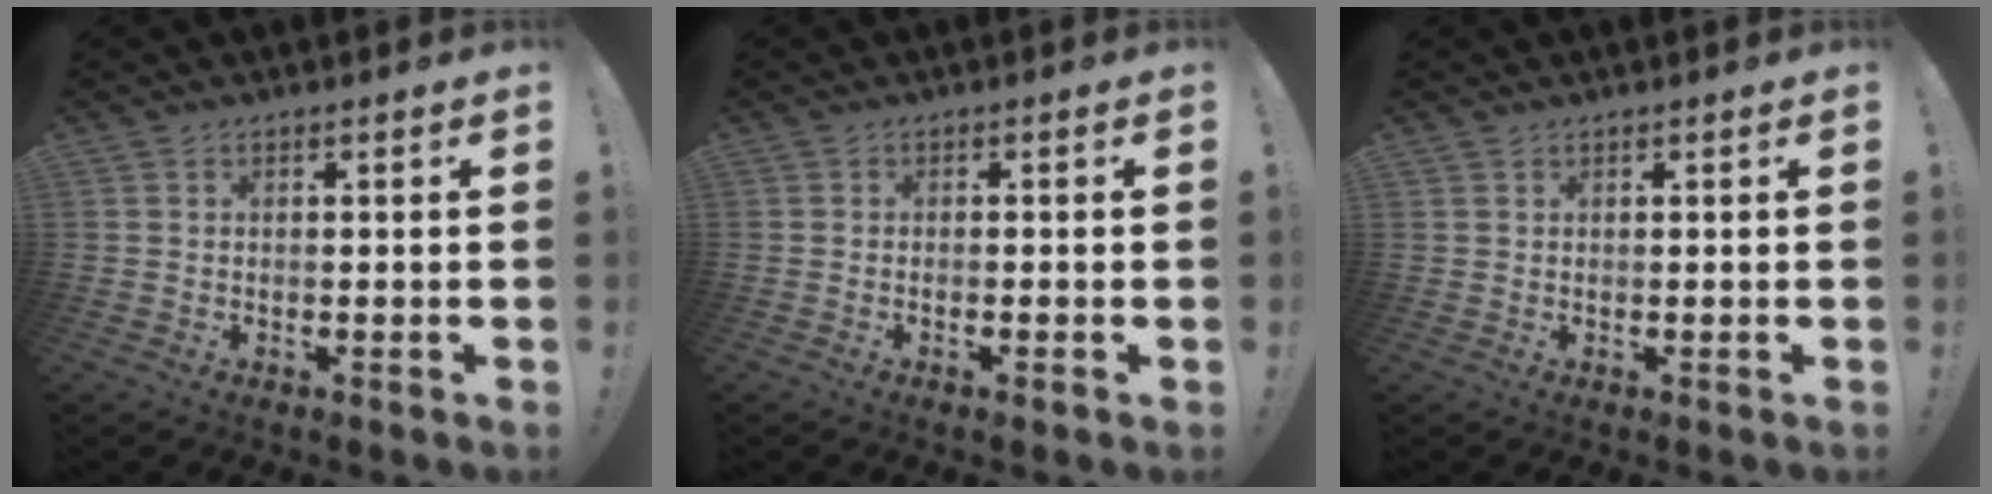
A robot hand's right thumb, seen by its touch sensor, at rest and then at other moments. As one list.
[{"total": 1.4, "force": [-0.7, -0.1, 1.2], "torque": [-0.019, -0.001, -0.011]}, {"total": 0.7, "force": [0.5, 0.2, 0.3], "torque": [-0.004, -0.001, 0.010]}]